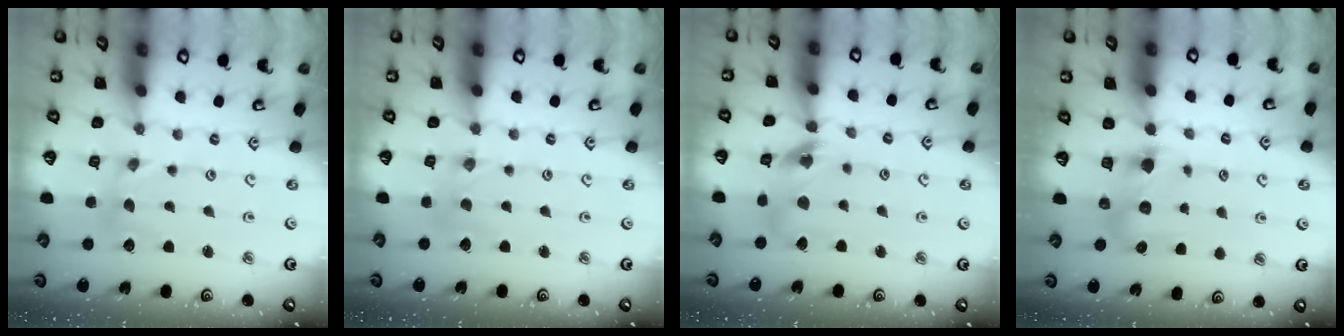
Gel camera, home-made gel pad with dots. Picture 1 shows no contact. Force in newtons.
{"total": 0.0}
{"total": 12.6, "press": 12.6, "slide": 1.5}
{"total": 7.2, "press": 7.2, "slide": 0.6}